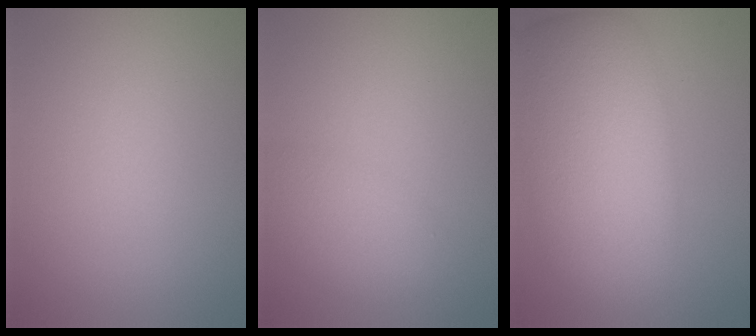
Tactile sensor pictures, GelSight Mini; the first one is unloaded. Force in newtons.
{"total": 2.1, "press": 2.1, "slide": 0.1}
{"total": 9.4, "press": 9.3, "slide": 0.5}